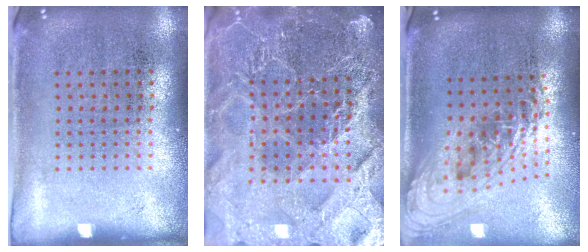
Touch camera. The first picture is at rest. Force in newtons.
{"total": 5.7, "press": 5.0, "slide": 2.7}
{"total": 2.3, "press": 1.7, "slide": 1.6}